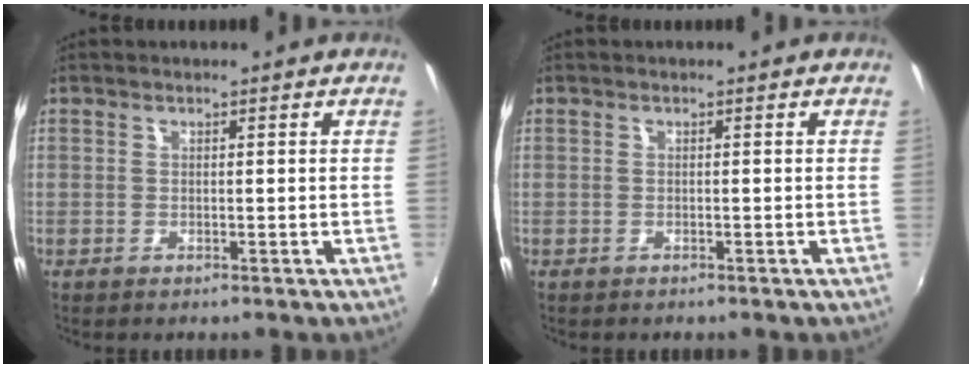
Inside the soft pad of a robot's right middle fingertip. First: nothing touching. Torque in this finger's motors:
{"motor_torque": [-0.35, 0.17, -0.20, -0.06]}